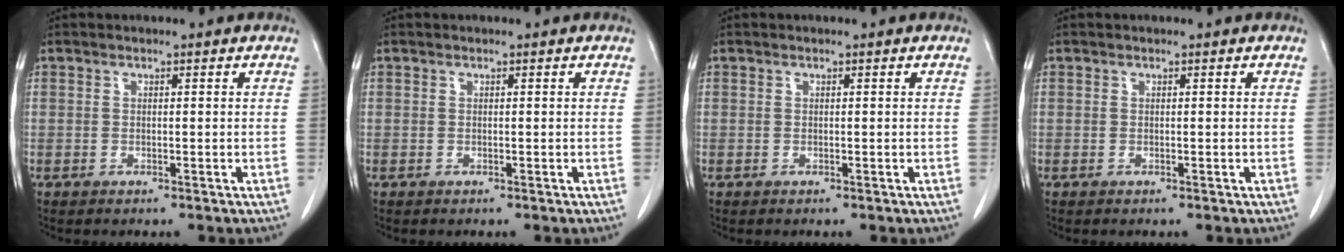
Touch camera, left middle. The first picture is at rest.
{"total": 0.0}
{"total": 0.0}
{"total": 0.0}